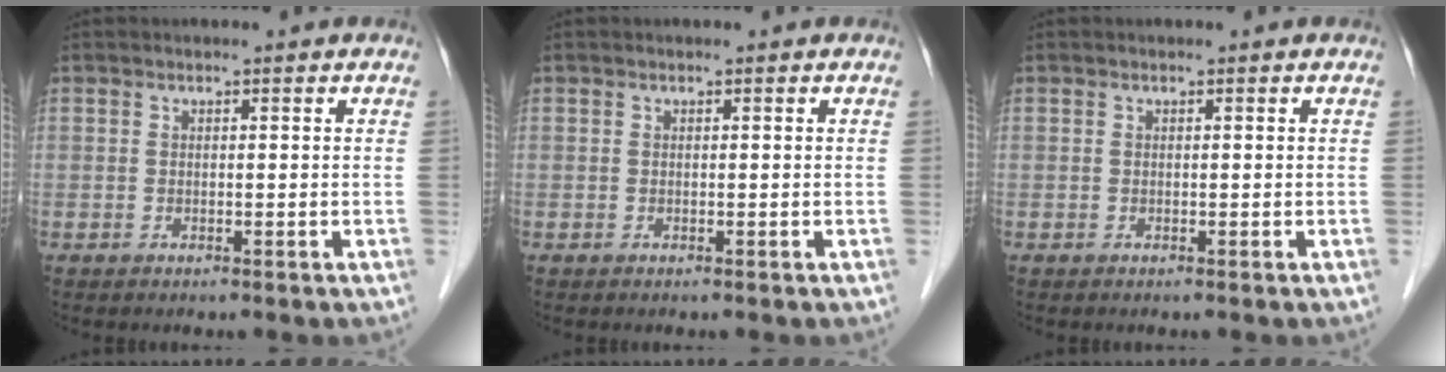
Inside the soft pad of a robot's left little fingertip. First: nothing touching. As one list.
[{"total": 0.0}, {"total": 0.0}]